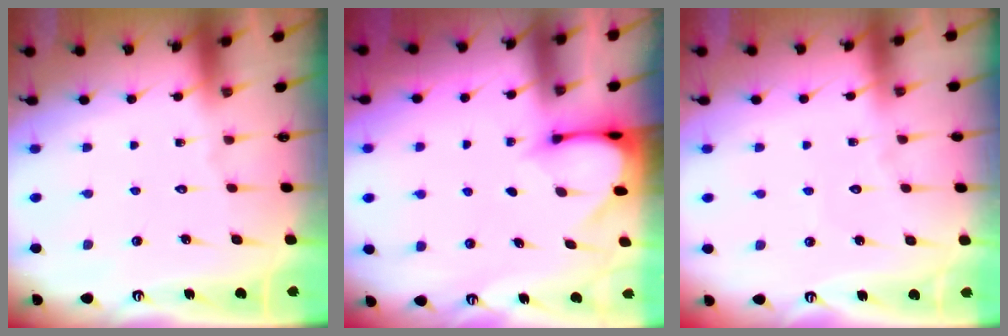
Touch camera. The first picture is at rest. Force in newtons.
{"total": 3.2, "press": 3.2, "slide": 0.3}
{"total": 2.3, "press": 2.3, "slide": 0.2}